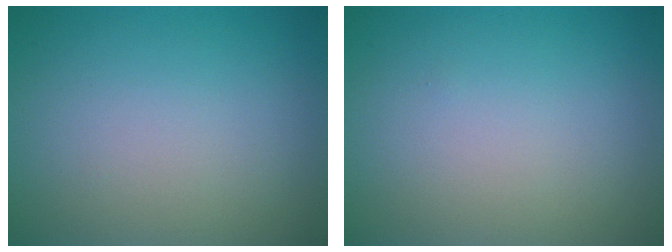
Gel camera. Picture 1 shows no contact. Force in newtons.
{"total": 0.0}